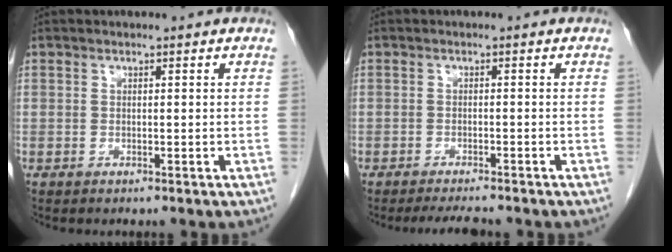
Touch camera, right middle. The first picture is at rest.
{"total": 4.1, "force": [-3.7, 0.3, 1.7], "torque": [-0.028, -0.012, -0.056]}